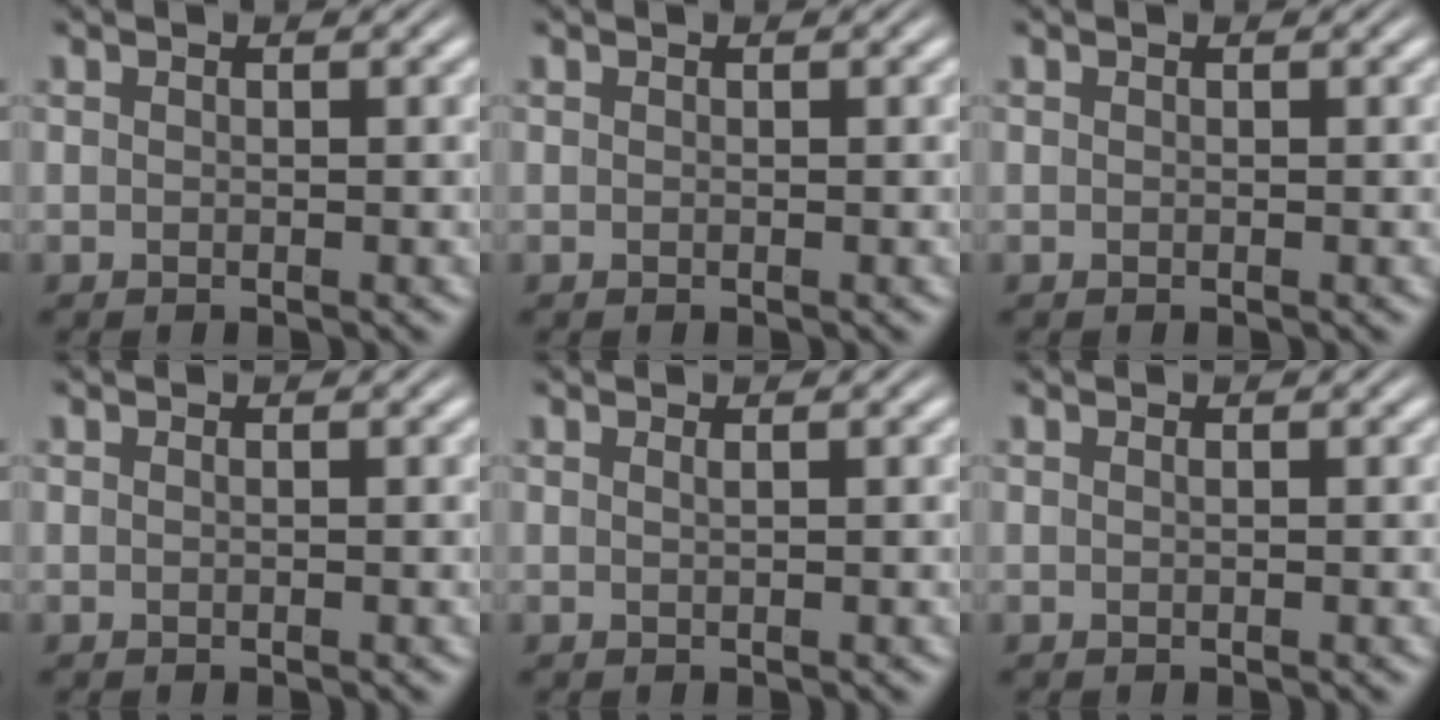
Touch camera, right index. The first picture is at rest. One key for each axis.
{"total": 0.0}
{"total": 0.0}
{"total": 0.0}
{"total": 0.5, "fx": 0.1, "fy": -0.4, "fz": 0.3, "tx": -0.005, "ty": -0.004, "tz": 0.006}
{"total": 0.0}